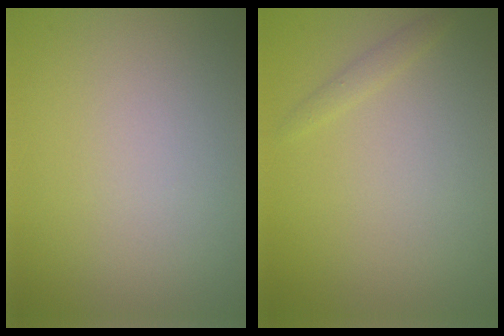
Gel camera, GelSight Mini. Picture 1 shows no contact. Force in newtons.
{"total": 0.8, "press": 0.8, "slide": 0.1}